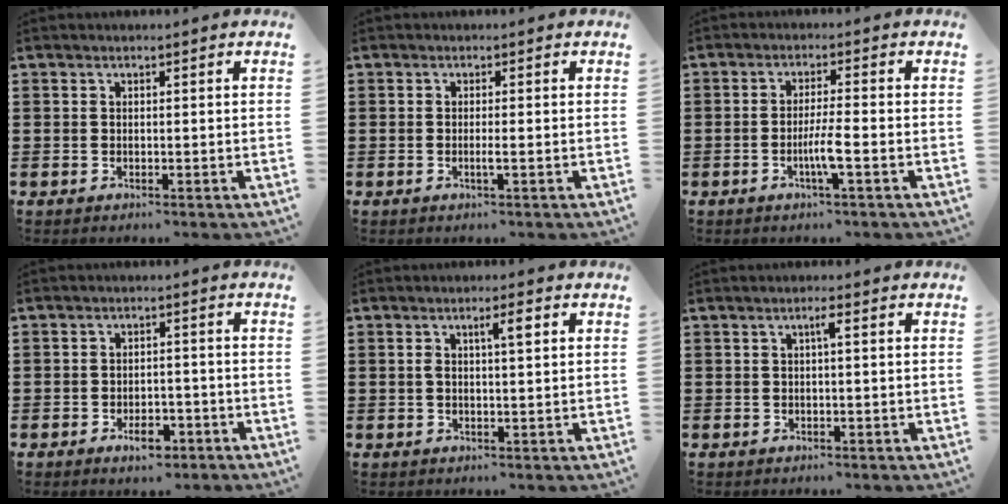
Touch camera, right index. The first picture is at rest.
{"total": 1.4, "force": [-0.4, -0.2, 1.3], "torque": [-0.031, -0.009, -0.010]}
{"total": 4.3, "force": [-1.5, -0.1, 4.0], "torque": [-0.078, -0.010, -0.030]}
{"total": 4.0, "force": [-2.7, 2.1, 2.1], "torque": [-0.033, 0.007, -0.050]}
{"total": 3.2, "force": [1.0, 0.6, 2.9], "torque": [-0.044, 0.000, 0.010]}
{"total": 1.6, "force": [0.3, 0.1, 1.6], "torque": [-0.032, 0.004, 0.003]}